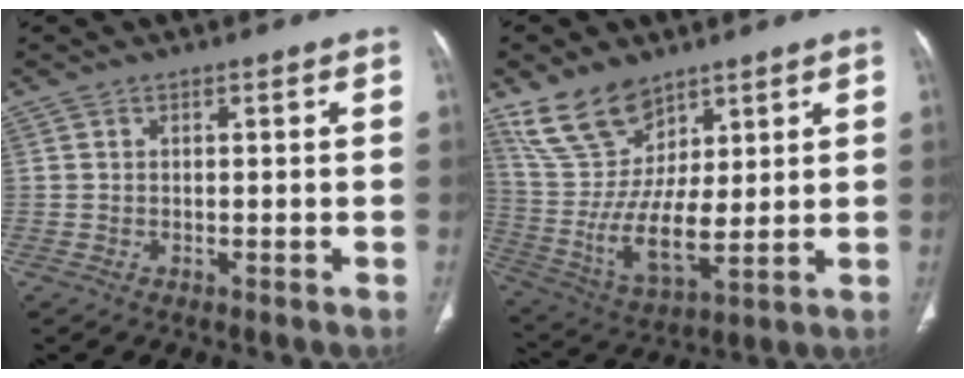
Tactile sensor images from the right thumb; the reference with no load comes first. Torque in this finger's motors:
{"motor_torque": [-0.68, 2.27, 1.67, 0.66, 0.20]}